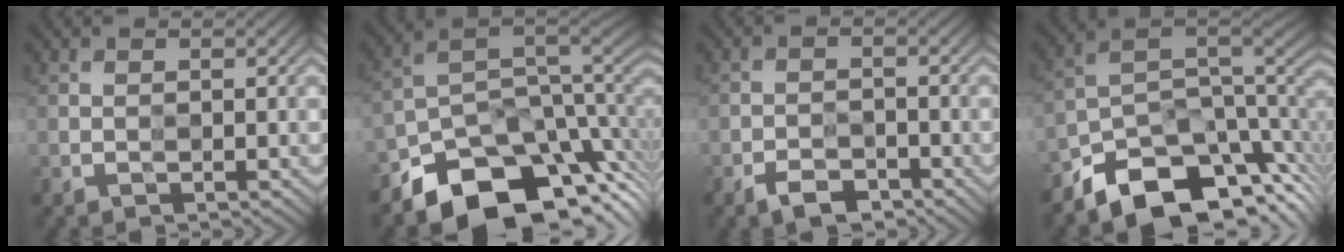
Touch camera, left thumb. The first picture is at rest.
{"total": 12.9, "force": [-7.6, 8.2, 6.5], "torque": [-0.116, -0.017, -0.121]}
{"total": 2.4, "force": [-2.2, 0.9, 0.3], "torque": [0.000, -0.002, -0.040]}
{"total": 11.5, "force": [-8.5, 5.9, 5.0], "torque": [-0.093, -0.011, -0.137]}